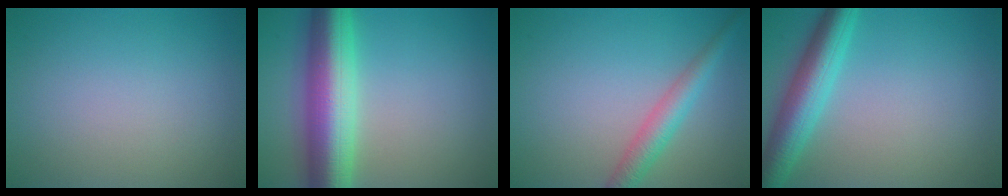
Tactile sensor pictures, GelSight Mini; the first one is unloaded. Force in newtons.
{"total": 9.5, "press": 9.5, "slide": 0.2}
{"total": 3.1, "press": 3.1, "slide": 0.1}
{"total": 5.6, "press": 5.6, "slide": 0.2}